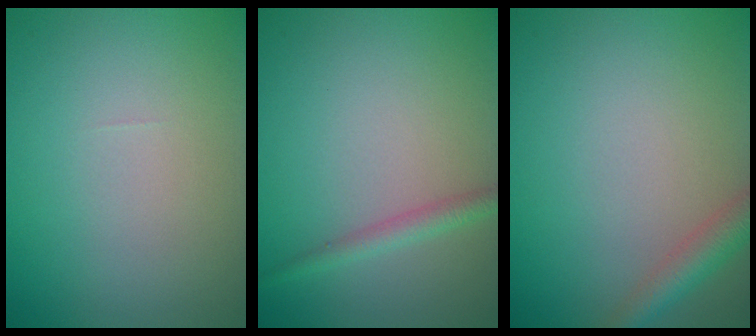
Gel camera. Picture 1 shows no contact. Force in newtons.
{"total": 1.7, "press": 1.7, "slide": 0.1}
{"total": 2.8, "press": 2.8, "slide": 0.1}